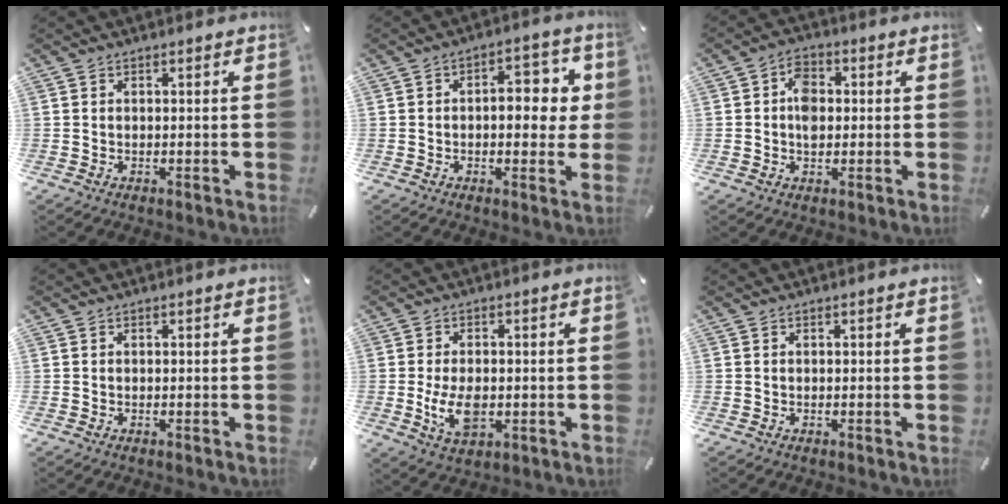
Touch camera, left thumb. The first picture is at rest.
{"total": 9.9, "force": [1.0, 5.6, 8.0], "torque": [-0.096, -0.002, 0.009]}
{"total": 6.2, "force": [0.2, 4.6, 4.1], "torque": [-0.061, 0.008, 0.002]}
{"total": 0.0}
{"total": 8.0, "force": [-1.1, 4.9, 6.3], "torque": [-0.137, -0.006, -0.023]}
{"total": 0.0}